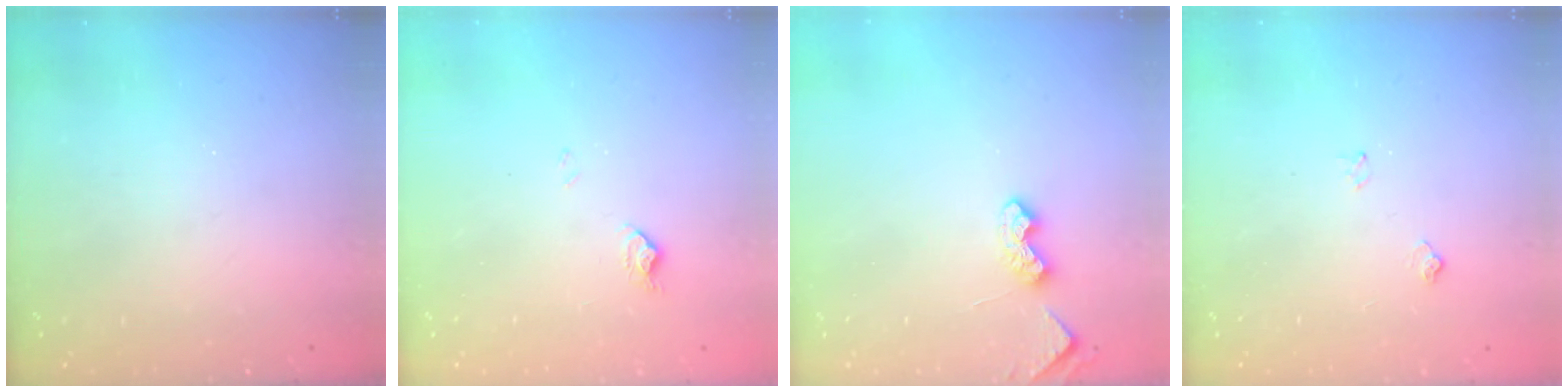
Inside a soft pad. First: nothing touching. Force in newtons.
{"total": 5.7, "press": 5.7, "slide": 0.7}
{"total": 4.2, "press": 4.2, "slide": 0.5}
{"total": 5.8, "press": 5.7, "slide": 0.8}